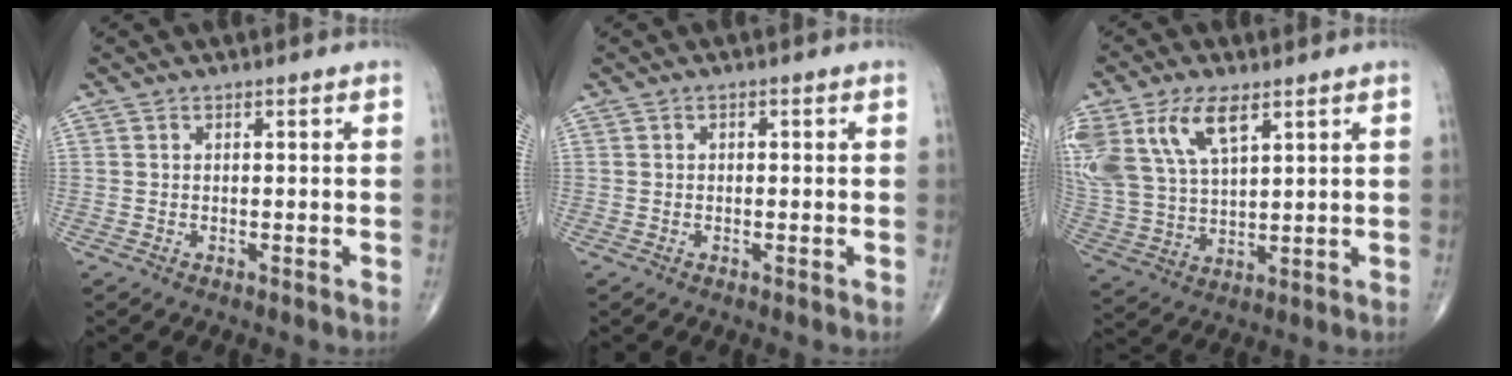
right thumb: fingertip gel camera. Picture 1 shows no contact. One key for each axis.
{"total": 0.6, "fx": 0.1, "fy": 0.5, "fz": 0.4, "tx": -0.003, "ty": 0.002, "tz": -0.001}
{"total": 16.3, "fx": 7.9, "fy": 8.4, "fz": 11.6, "tx": -0.249, "ty": -0.014, "tz": 0.159}